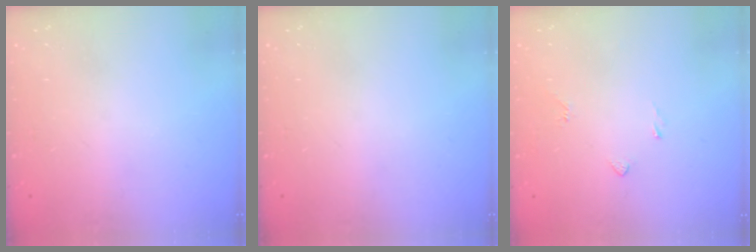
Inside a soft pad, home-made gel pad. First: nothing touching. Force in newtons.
{"total": 0.0}
{"total": 2.3, "press": 2.2, "slide": 0.6}